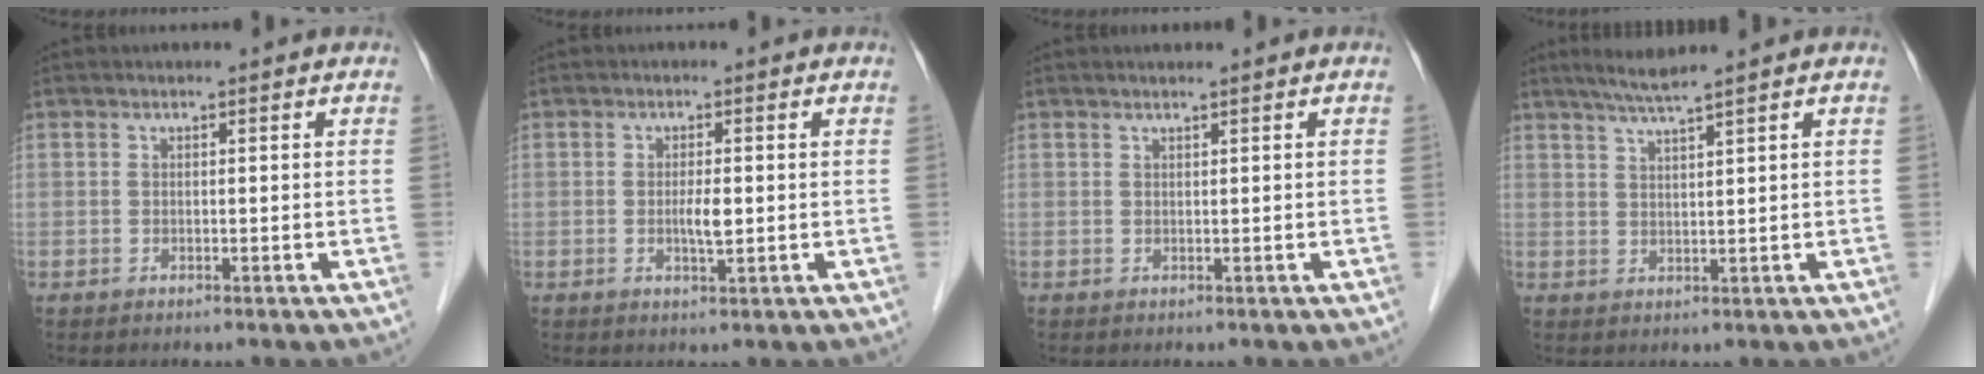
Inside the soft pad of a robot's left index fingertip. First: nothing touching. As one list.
[{"total": 2.3, "force": [-0.1, 0.4, 2.2], "torque": [-0.042, -0.001, -0.001]}, {"total": 0.7, "force": [0.7, -0.1, 0.3], "torque": [-0.009, 0.004, 0.014]}, {"total": 3.9, "force": [3.2, -1.0, 2.0], "torque": [-0.043, -0.002, 0.064]}]